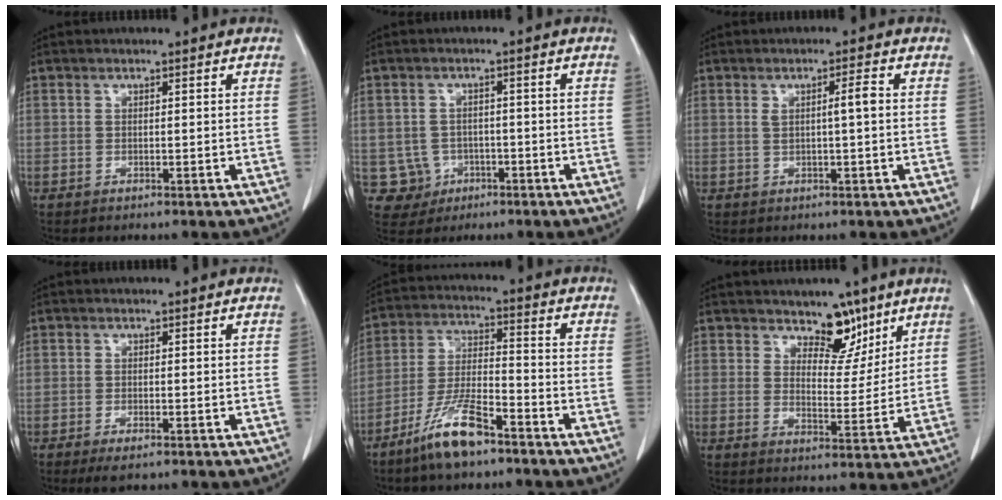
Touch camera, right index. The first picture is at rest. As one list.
[{"total": 4.9, "force": [-1.3, 4.7, 0.2], "torque": [0.000, 0.010, -0.013]}, {"total": 2.8, "force": [0.3, 0.1, 2.8], "torque": [-0.047, 0.002, 0.007]}, {"total": 2.8, "force": [-1.9, 0.7, 1.9], "torque": [-0.031, -0.005, -0.028]}, {"total": 10.1, "force": [-7.1, 2.0, 6.9], "torque": [-0.144, -0.013, -0.138]}, {"total": 6.6, "force": [4.8, 3.3, 3.2], "torque": [-0.034, -0.007, 0.079]}]